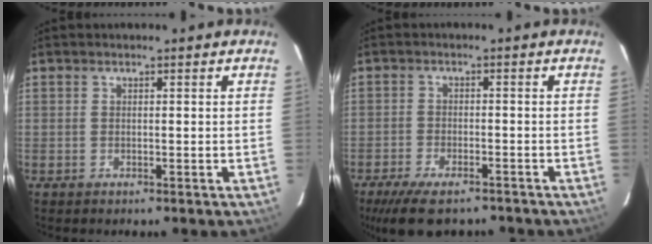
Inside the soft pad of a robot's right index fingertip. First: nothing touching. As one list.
[{"total": 10.4, "force": [-8.1, 3.8, 5.4], "torque": [-0.124, -0.020, -0.133]}]